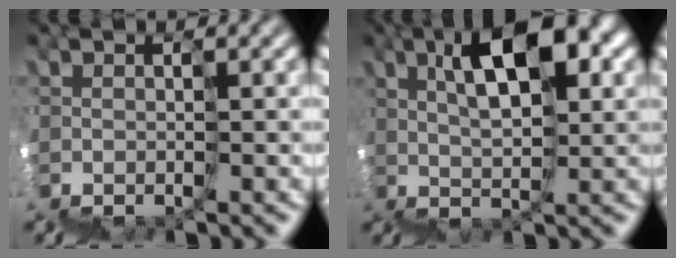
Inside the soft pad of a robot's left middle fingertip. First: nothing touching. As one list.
[{"total": 7.0, "force": [4.0, 2.0, 5.4], "torque": [-0.073, 0.039, 0.060]}]